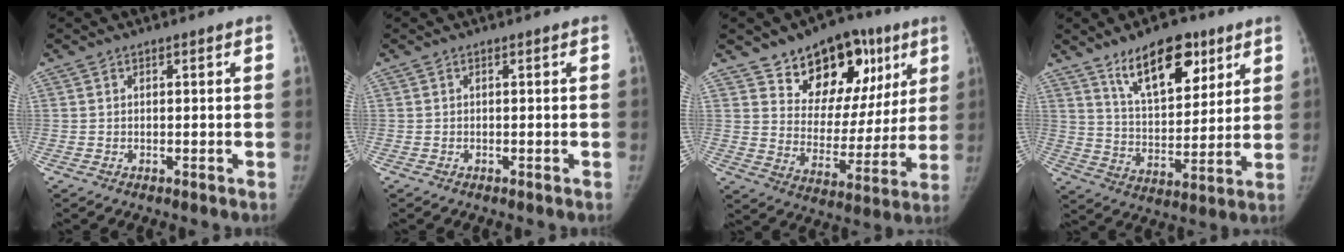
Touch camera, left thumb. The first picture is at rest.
{"total": 0.0}
{"total": 19.7, "force": [10.9, 12.1, 11.1], "torque": [-0.090, -0.041, 0.166]}
{"total": 15.4, "force": [9.3, 7.3, 9.8], "torque": [-0.113, -0.050, 0.161]}